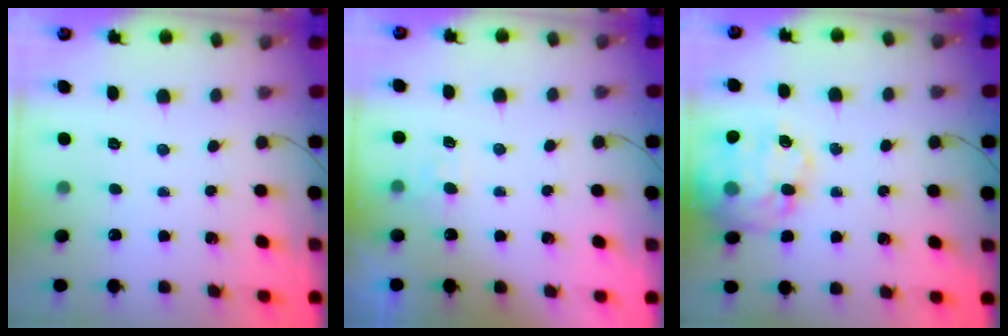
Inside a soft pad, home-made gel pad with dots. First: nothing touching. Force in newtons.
{"total": 2.5, "press": 2.1, "slide": 1.5}
{"total": 16.0, "press": 15.8, "slide": 2.2}